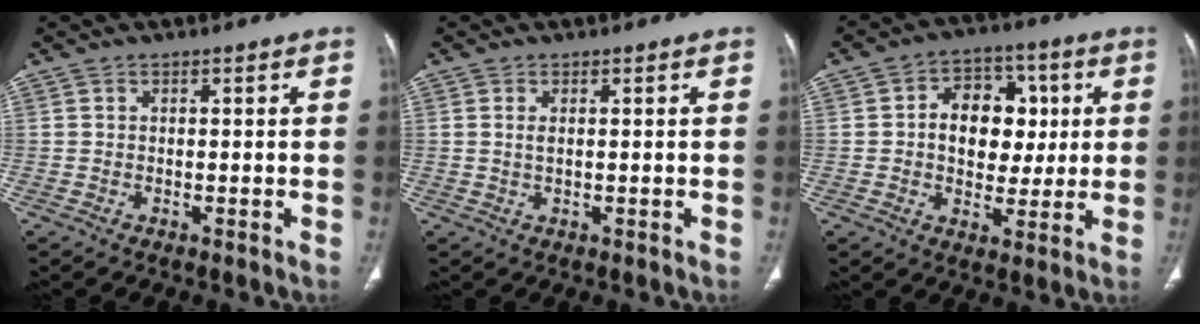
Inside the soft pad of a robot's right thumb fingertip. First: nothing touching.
{"total": 1.5, "force": [0.3, 0.6, 1.3], "torque": [-0.030, -0.001, 0.010]}
{"total": 12.7, "force": [1.5, 9.5, 8.4], "torque": [-0.072, 0.012, 0.023]}